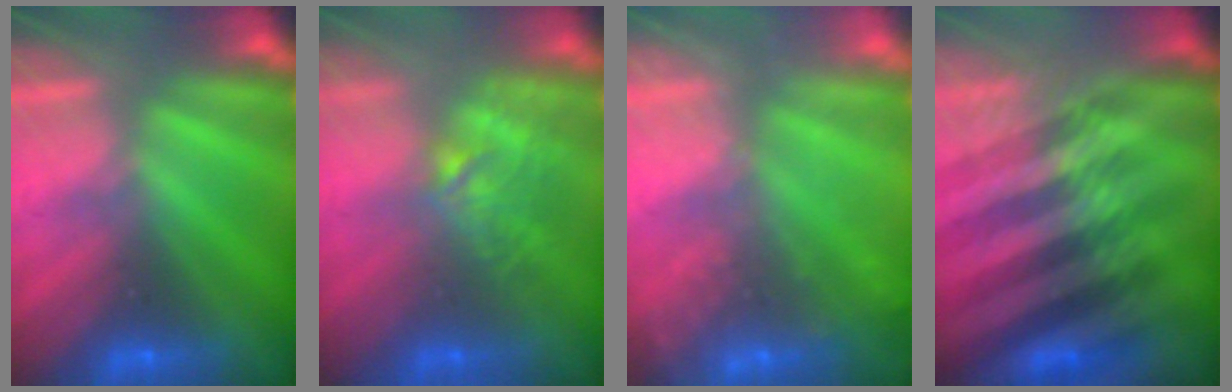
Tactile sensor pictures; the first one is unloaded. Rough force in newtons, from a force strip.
{"total": 2.7}
{"total": 2.4}
{"total": 4.5}